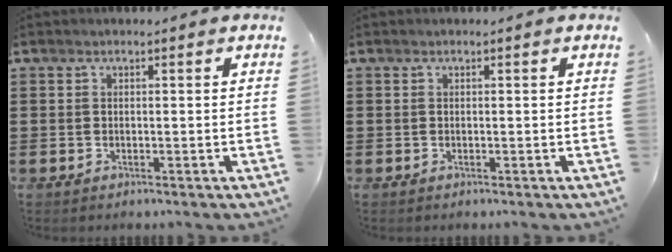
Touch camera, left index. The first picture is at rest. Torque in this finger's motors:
{"motor_torque": [-0.04, -0.04, 0.00, 0.00]}